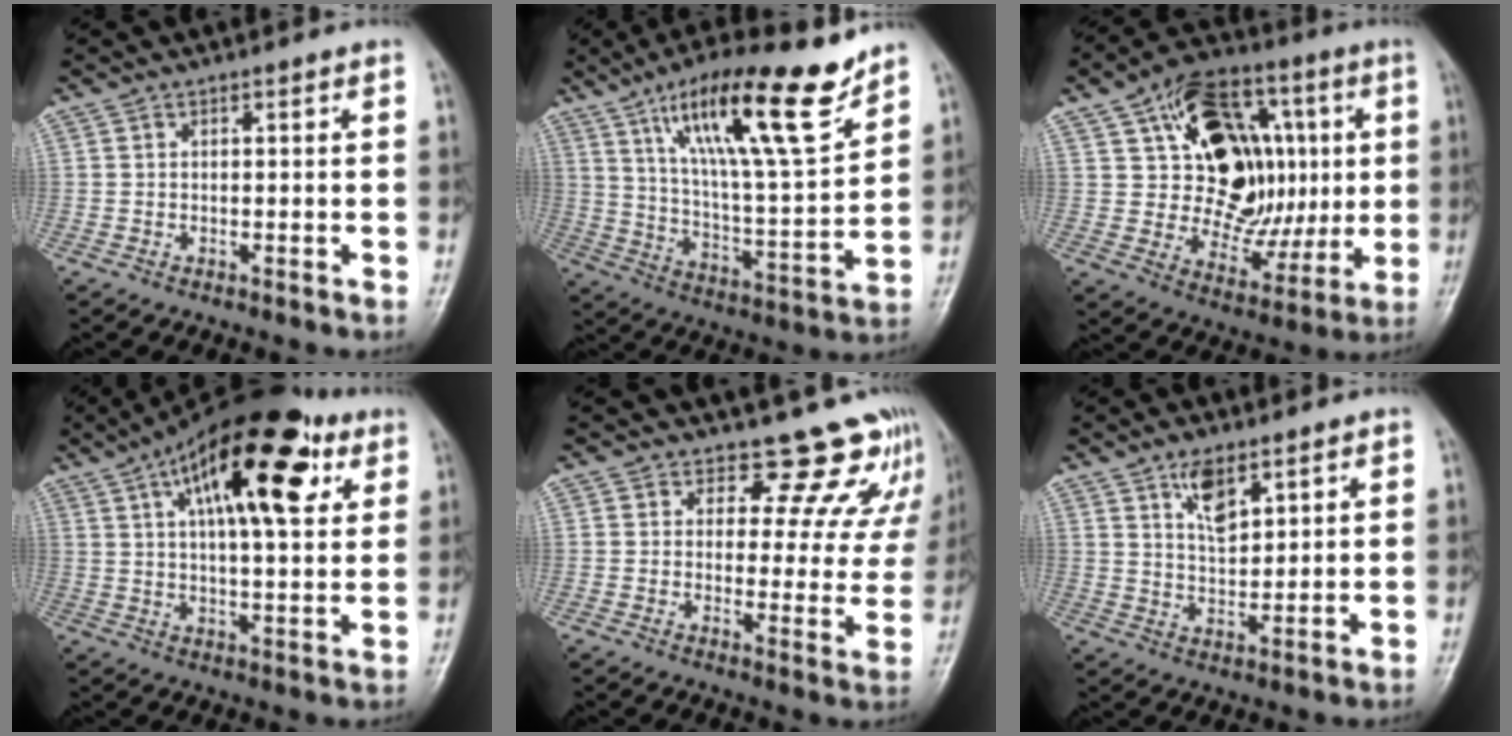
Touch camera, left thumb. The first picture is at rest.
{"total": 20.9, "force": [13.0, 4.1, 15.8], "torque": [-0.238, -0.056, 0.225]}
{"total": 22.5, "force": [4.0, 15.6, 15.7], "torque": [-0.185, 0.006, 0.072]}
{"total": 21.2, "force": [9.0, 8.4, 17.3], "torque": [-0.253, 0.000, 0.136]}
{"total": 13.4, "force": [11.8, 5.9, 2.1], "torque": [0.030, -0.077, 0.111]}
{"total": 6.4, "force": [3.5, 3.1, 4.3], "torque": [-0.059, -0.025, 0.065]}